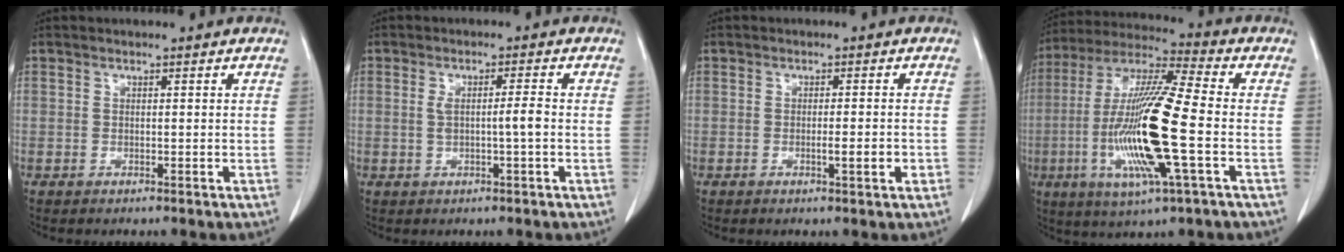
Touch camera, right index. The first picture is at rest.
{"total": 3.2, "force": [-0.1, 0.0, 3.2], "torque": [-0.059, 0.005, 0.004]}
{"total": 2.6, "force": [-0.7, 0.2, 2.5], "torque": [-0.036, -0.001, -0.007]}
{"total": 18.5, "force": [-3.7, 1.2, 18.1], "torque": [-0.373, -0.013, -0.071]}